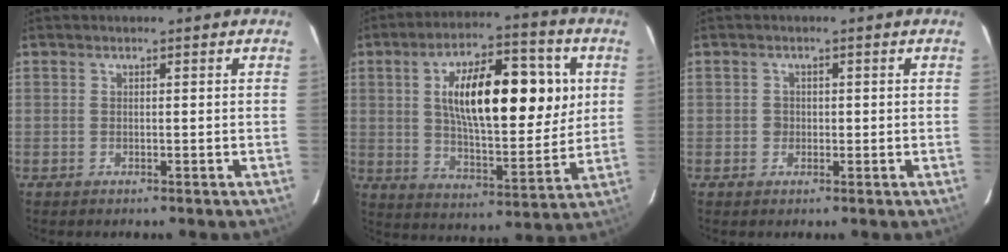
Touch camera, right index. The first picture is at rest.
{"total": 19.4, "force": [4.3, 6.8, 17.7], "torque": [-0.283, 0.024, 0.070]}
{"total": 1.4, "force": [-0.1, 1.3, 0.5], "torque": [-0.007, 0.003, -0.001]}